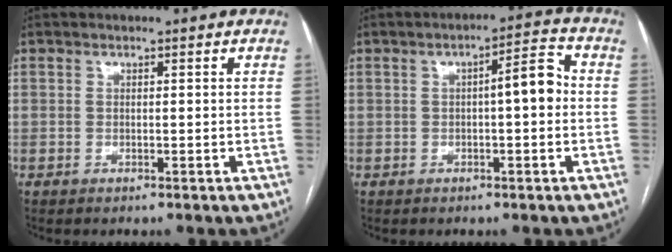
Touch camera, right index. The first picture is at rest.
{"total": 5.5, "force": [0.1, 1.0, 5.4], "torque": [-0.076, 0.021, -0.003]}